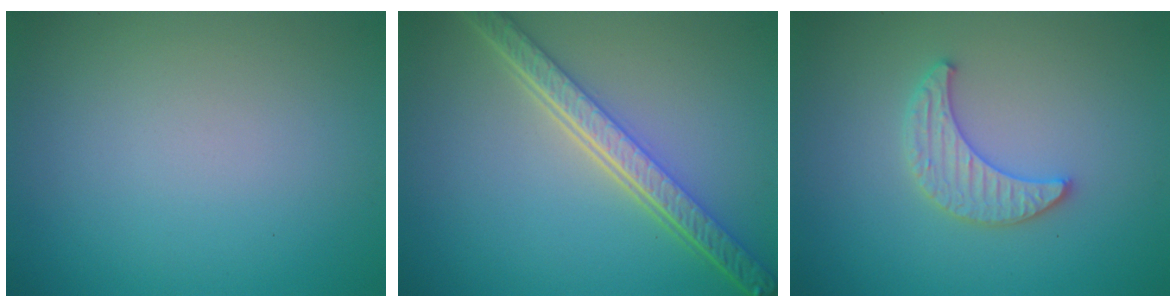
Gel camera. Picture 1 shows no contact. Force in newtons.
{"total": 5.9, "press": 4.5, "slide": 3.8}
{"total": 2.9, "press": 2.9, "slide": 0.7}